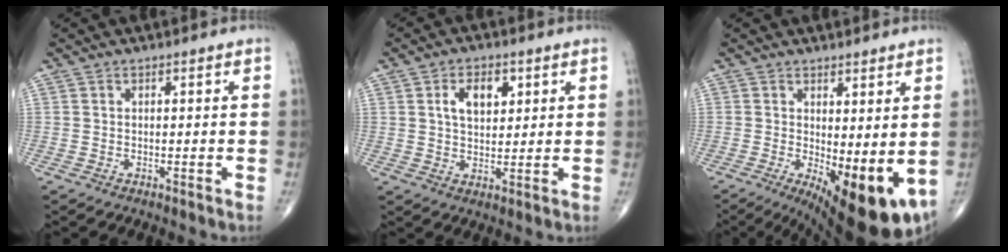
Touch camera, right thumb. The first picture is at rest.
{"total": 6.7, "force": [2.4, 4.0, 4.8], "torque": [-0.062, -0.008, 0.041]}
{"total": 13.6, "force": [-1.9, 5.0, 12.5], "torque": [-0.176, -0.029, -0.011]}